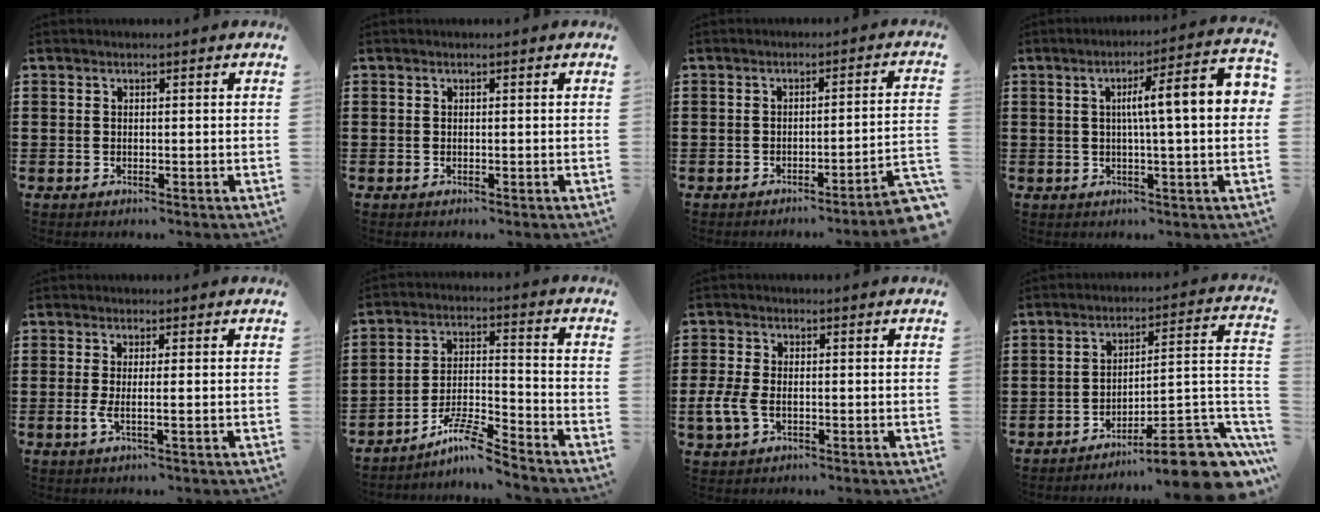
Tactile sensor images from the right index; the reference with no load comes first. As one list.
[{"total": 0.0}, {"total": 3.6, "force": [-2.8, -0.5, 2.3], "torque": [-0.040, -0.017, -0.056]}, {"total": 9.4, "force": [1.1, 0.7, 9.3], "torque": [-0.154, -0.003, 0.010]}, {"total": 2.5, "force": [-0.4, -0.2, 2.5], "torque": [-0.051, -0.012, -0.011]}, {"total": 7.6, "force": [-6.6, 0.5, 3.9], "torque": [-0.082, -0.003, -0.128]}, {"total": 3.8, "force": [-1.0, 2.4, 2.8], "torque": [-0.073, -0.004, -0.023]}, {"total": 10.1, "force": [-7.5, 1.8, 6.5], "torque": [-0.082, 0.010, -0.137]}]